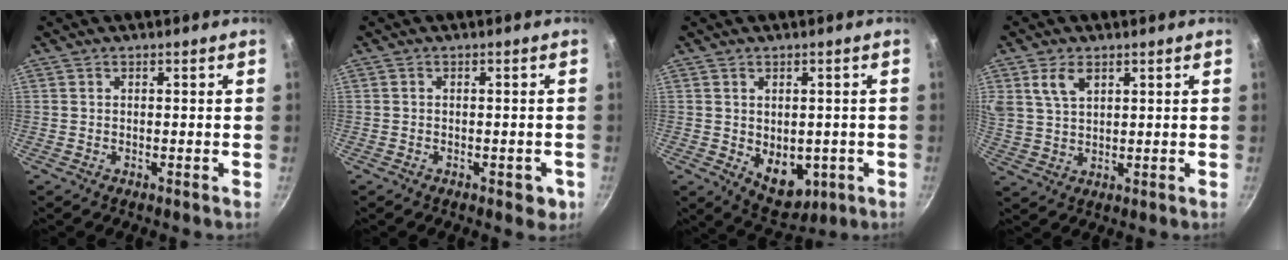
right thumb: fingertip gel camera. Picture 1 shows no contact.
{"total": 3.3, "force": [-1.3, 2.0, 2.3], "torque": [-0.010, 0.011, -0.009]}
{"total": 8.3, "force": [-1.3, 5.7, 5.9], "torque": [-0.049, -0.008, 0.000]}
{"total": 6.0, "force": [2.9, 3.5, 3.8], "torque": [-0.064, -0.006, 0.061]}